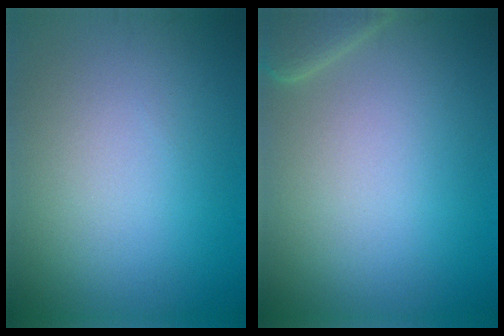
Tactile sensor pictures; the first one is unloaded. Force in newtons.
{"total": 2.4, "press": 2.3, "slide": 0.4}